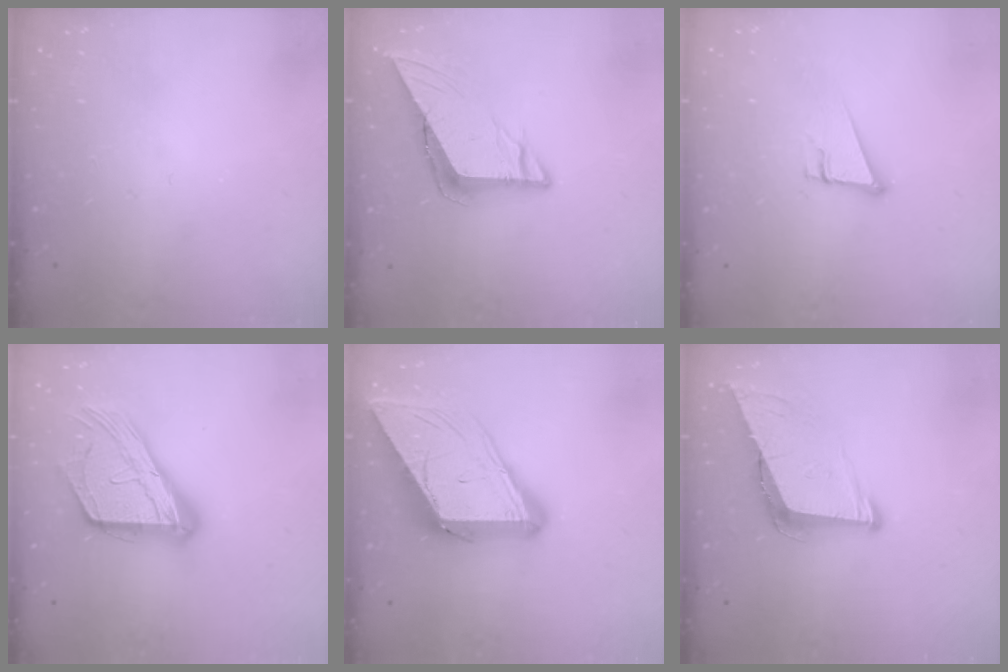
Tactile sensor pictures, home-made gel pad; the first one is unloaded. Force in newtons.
{"total": 8.3, "press": 8.3, "slide": 0.8}
{"total": 8.4, "press": 8.0, "slide": 2.5}
{"total": 19.5, "press": 19.4, "slide": 1.6}
{"total": 17.6, "press": 17.5, "slide": 1.9}
{"total": 9.1, "press": 8.7, "slide": 2.6}